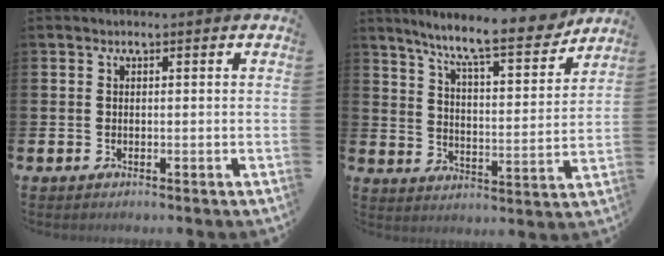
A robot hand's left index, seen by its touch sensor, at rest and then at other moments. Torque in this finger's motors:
{"motor_torque": [1.00, -1.14, 0.72, 0.21]}